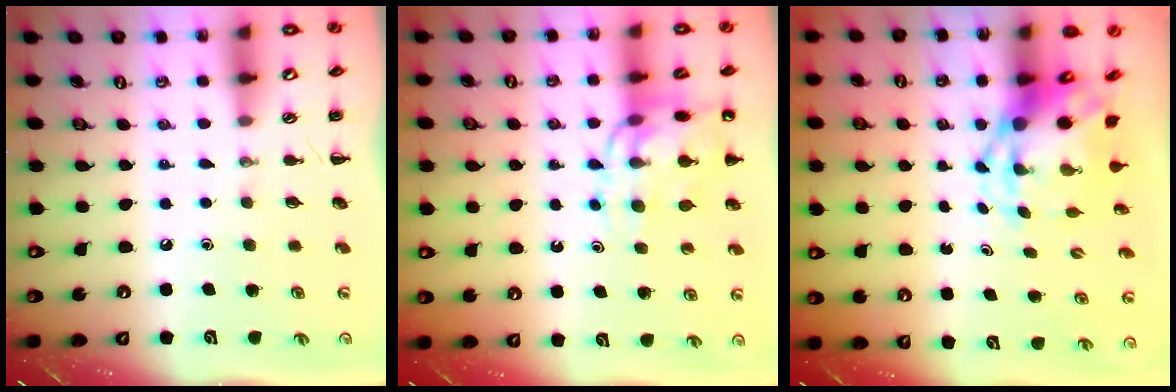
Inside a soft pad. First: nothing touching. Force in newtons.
{"total": 12.6, "press": 12.2, "slide": 3.2}
{"total": 5.7, "press": 5.6, "slide": 1.0}